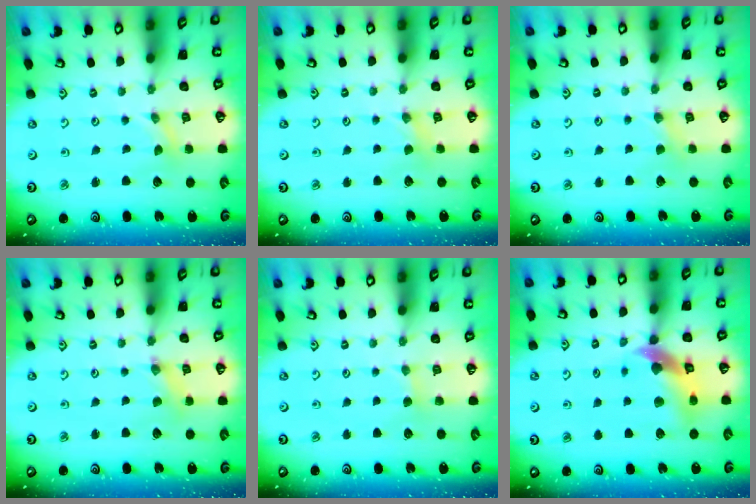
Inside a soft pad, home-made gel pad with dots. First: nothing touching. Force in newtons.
{"total": 1.5, "press": 1.5, "slide": 0.2}
{"total": 1.4, "press": 1.4, "slide": 0.3}
{"total": 1.6, "press": 1.6, "slide": 0.3}
{"total": 2.1, "press": 2.0, "slide": 0.3}
{"total": 10.9, "press": 10.8, "slide": 1.5}